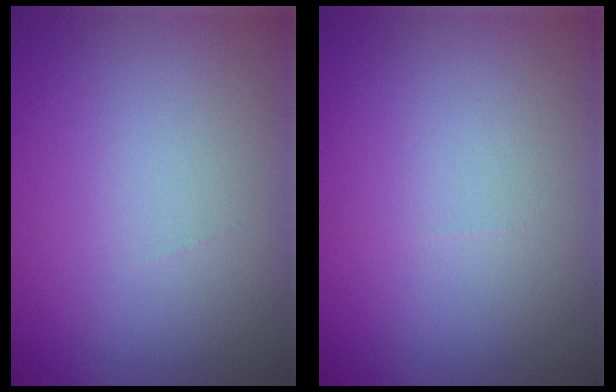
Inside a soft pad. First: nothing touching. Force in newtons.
{"total": 0.0}